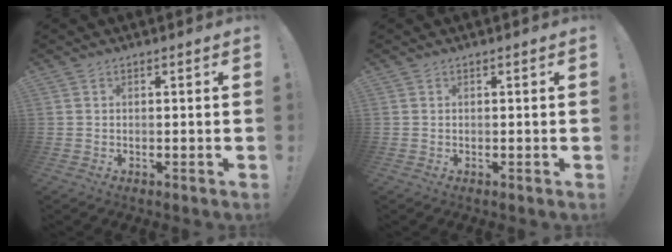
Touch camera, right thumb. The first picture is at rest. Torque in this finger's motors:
{"motor_torque": [-0.07, -0.44, 0.07, -0.09, -0.05]}